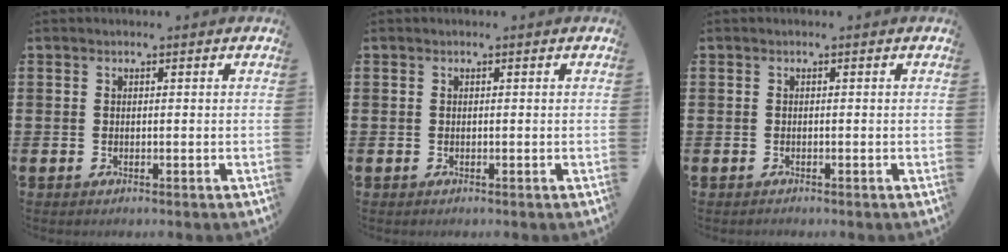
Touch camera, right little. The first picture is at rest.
{"total": 0.0}
{"total": 0.0}